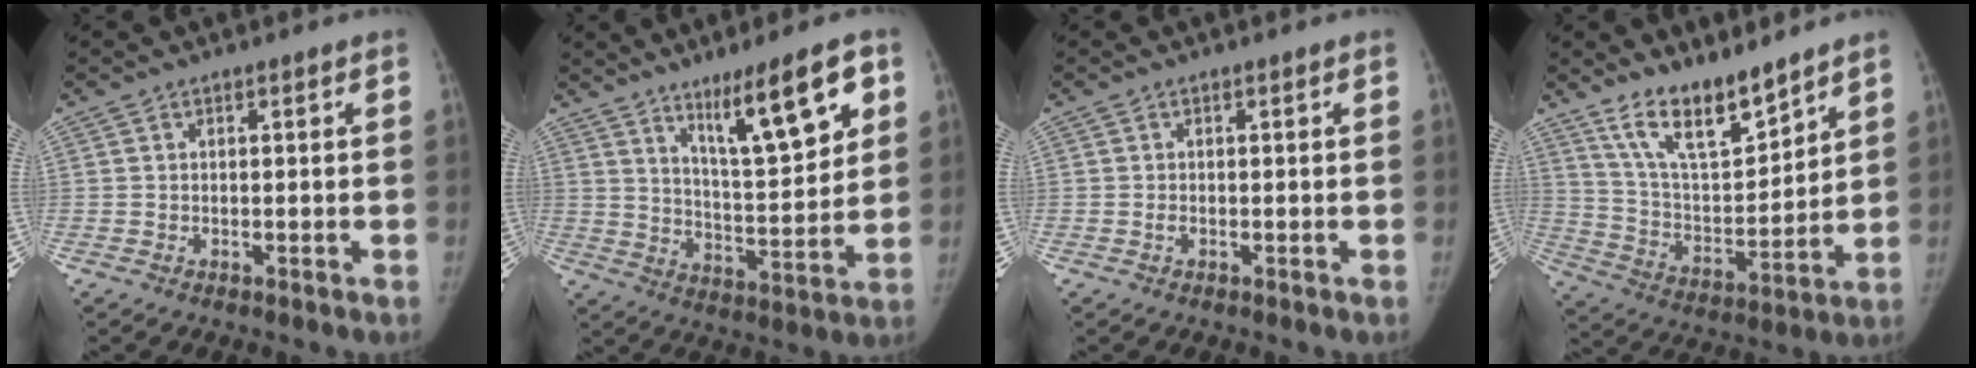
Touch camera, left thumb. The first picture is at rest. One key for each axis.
{"total": 15.1, "fx": 8.2, "fy": 3.3, "fz": 12.2, "tx": -0.173, "ty": -0.047, "tz": 0.140}
{"total": 0.5, "fx": -0.1, "fy": 0.3, "fz": 0.4, "tx": -0.010, "ty": -0.001, "tz": -0.001}
{"total": 13.9, "fx": 10.9, "fy": 4.3, "fz": 7.6, "tx": -0.102, "ty": -0.075, "tz": 0.208}